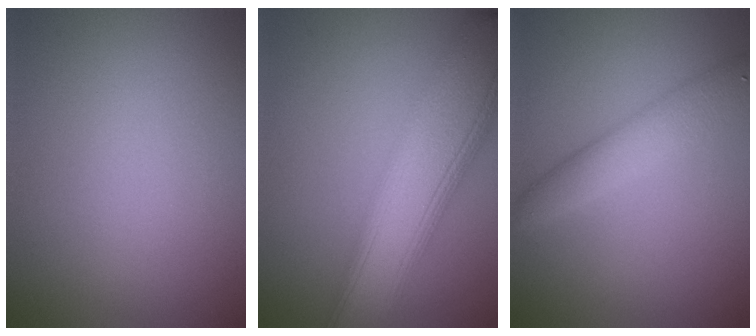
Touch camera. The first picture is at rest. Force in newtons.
{"total": 9.9, "press": 9.9, "slide": 0.5}
{"total": 3.0, "press": 3.0, "slide": 0.1}